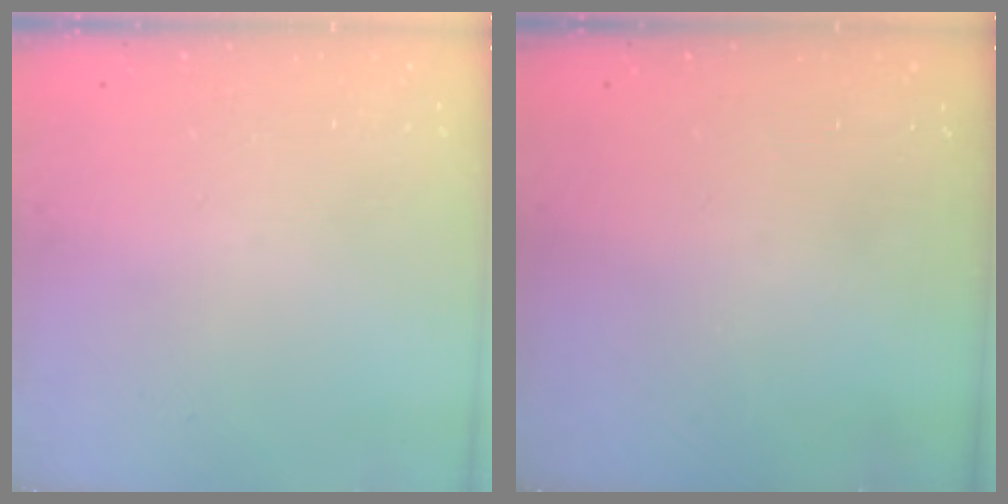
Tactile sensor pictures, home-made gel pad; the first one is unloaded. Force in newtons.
{"total": 0.0}